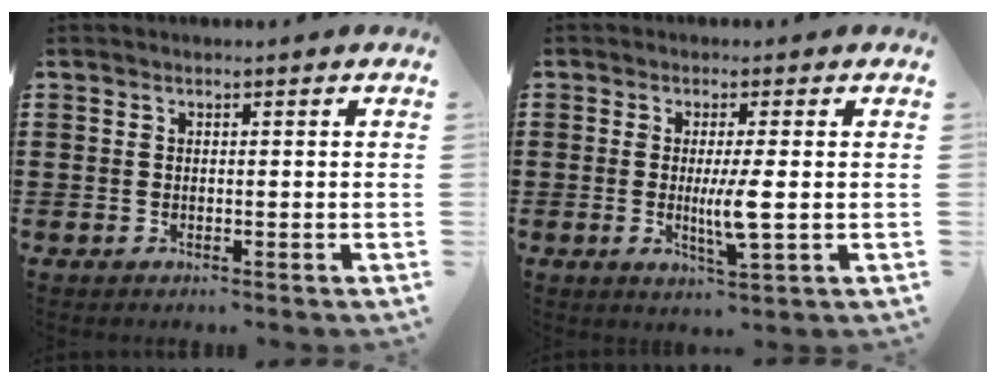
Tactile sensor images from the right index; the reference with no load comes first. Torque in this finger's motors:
{"motor_torque": [0.27, 0.43, 0.46, 0.09]}